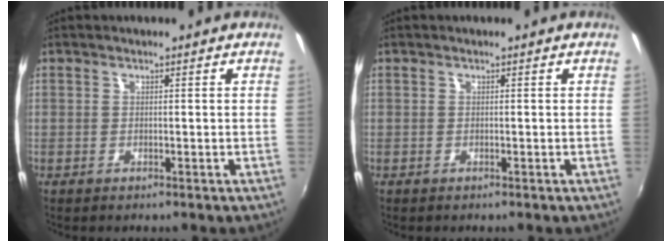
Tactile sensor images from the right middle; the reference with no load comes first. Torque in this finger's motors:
{"motor_torque": [0.00, -0.05, 0.02, 0.01]}